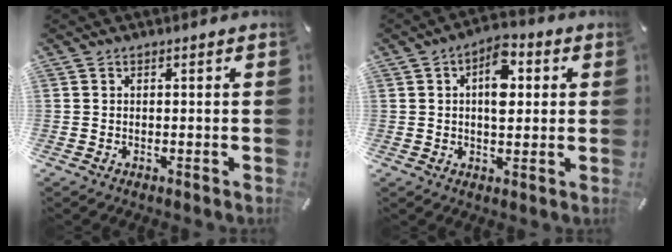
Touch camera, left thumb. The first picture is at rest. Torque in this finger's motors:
{"motor_torque": [0.41, -0.10, 0.32, 0.35, 0.08]}